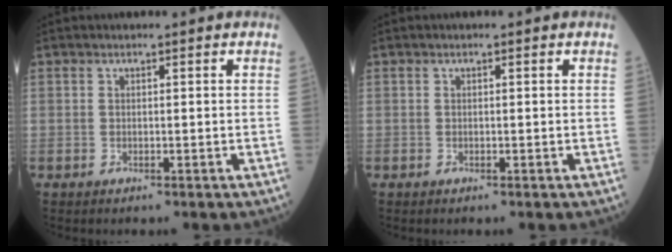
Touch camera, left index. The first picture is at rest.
{"total": 0.0}